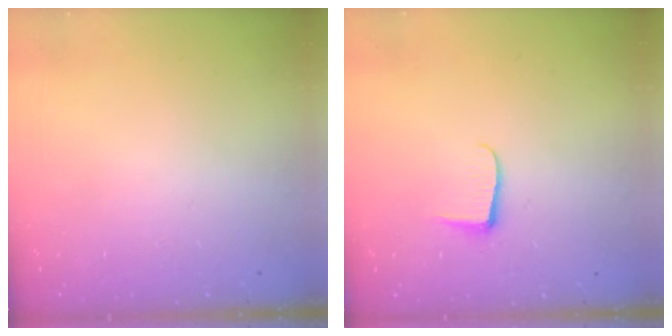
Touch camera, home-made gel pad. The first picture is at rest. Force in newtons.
{"total": 6.0, "press": 5.9, "slide": 0.6}